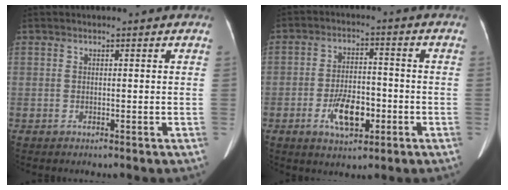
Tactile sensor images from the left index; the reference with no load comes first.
{"total": 7.3, "force": [-2.7, 3.0, 6.1], "torque": [-0.120, 0.000, -0.043]}